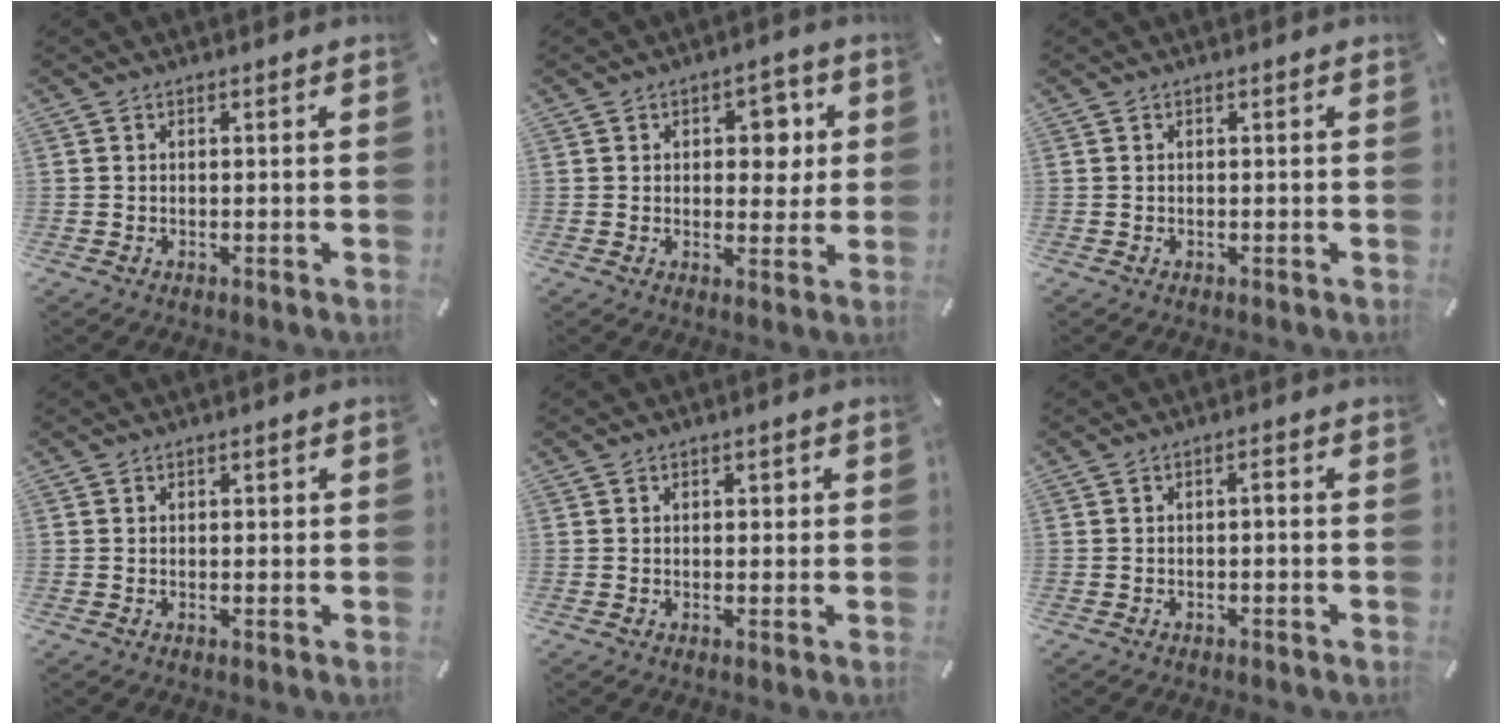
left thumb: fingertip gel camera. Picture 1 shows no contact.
{"total": 7.0, "force": [1.9, 4.8, 4.7], "torque": [-0.047, -0.006, 0.021]}
{"total": 0.0}
{"total": 0.6, "force": [0.2, 0.5, 0.3], "torque": [-0.006, 0.002, 0.003]}
{"total": 1.1, "force": [0.2, 0.9, 0.6], "torque": [-0.003, 0.002, 0.001]}
{"total": 1.4, "force": [-0.3, 0.5, 1.3], "torque": [-0.027, 0.006, -0.009]}